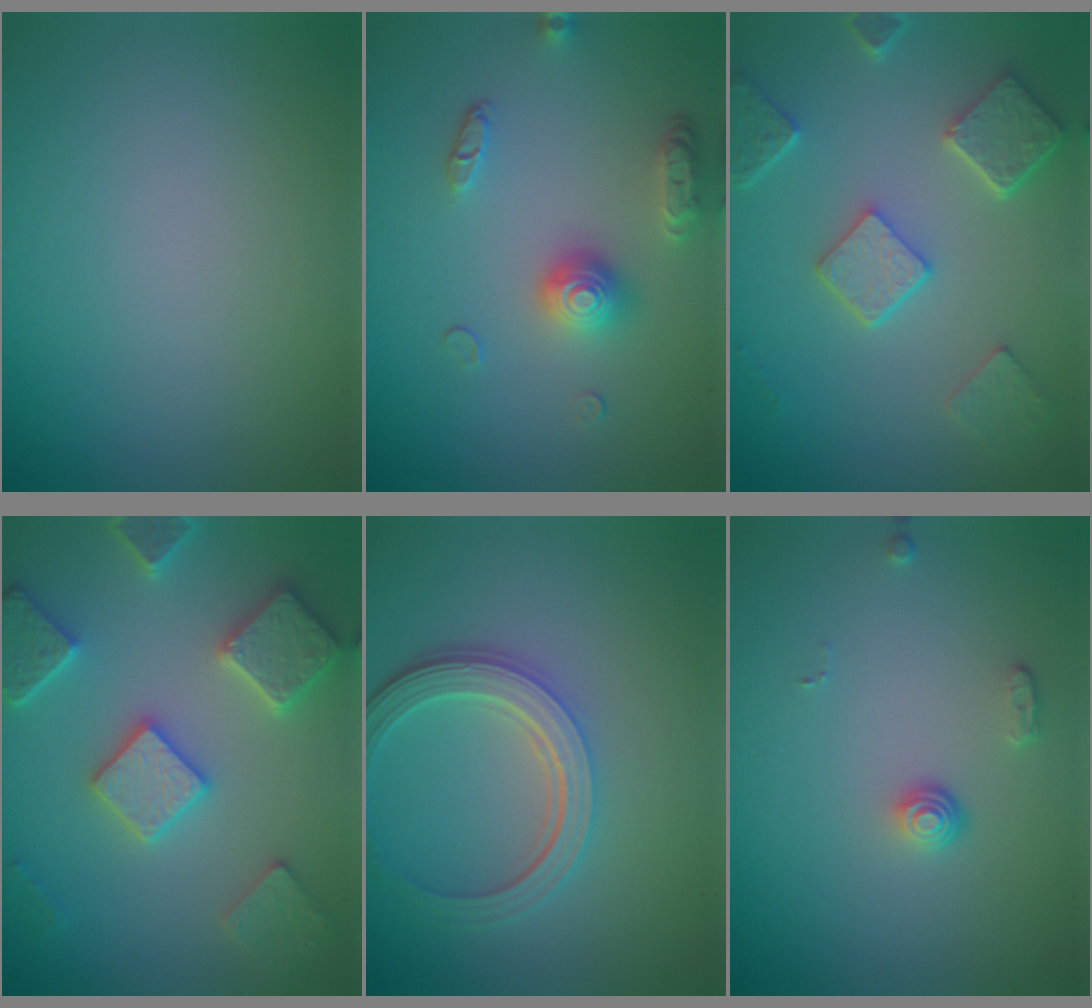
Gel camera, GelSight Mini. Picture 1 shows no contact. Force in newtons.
{"total": 3.6, "press": 3.0, "slide": 2.0}
{"total": 4.9, "press": 3.9, "slide": 2.9}
{"total": 5.8, "press": 5.6, "slide": 1.2}
{"total": 4.8, "press": 3.6, "slide": 3.2}
{"total": 1.3, "press": 1.0, "slide": 0.9}